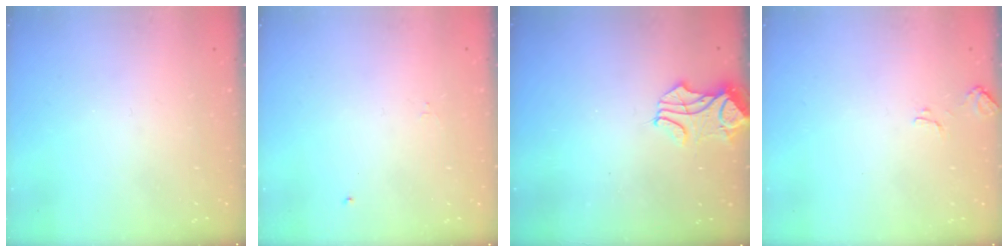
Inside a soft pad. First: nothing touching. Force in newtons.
{"total": 0.6, "press": 0.5, "slide": 0.2}
{"total": 1.2, "press": 1.2, "slide": 0.3}
{"total": 2.5, "press": 2.5, "slide": 0.3}